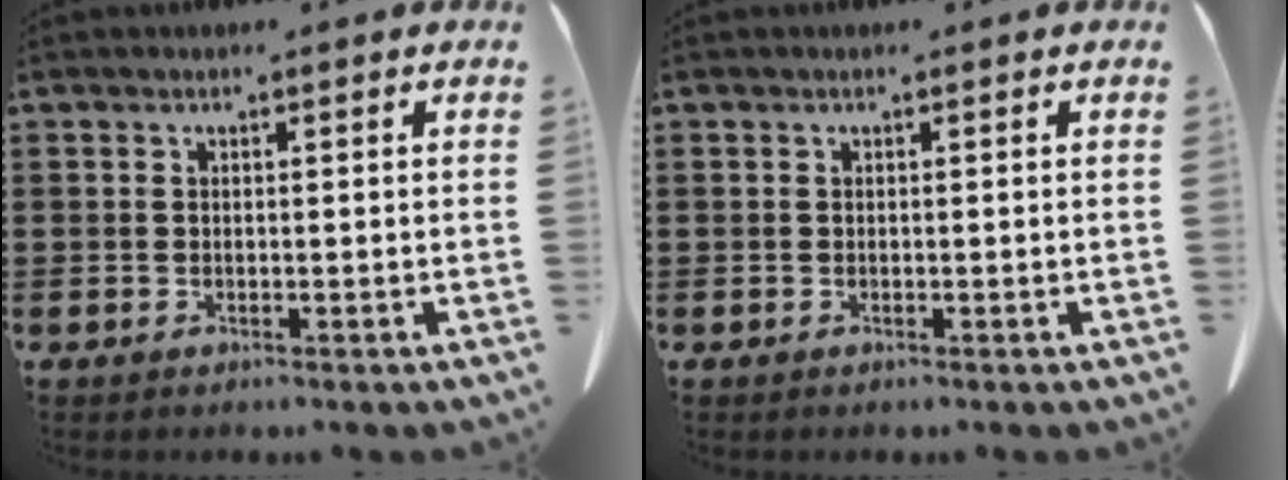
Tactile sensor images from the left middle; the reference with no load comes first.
{"total": 0.0}